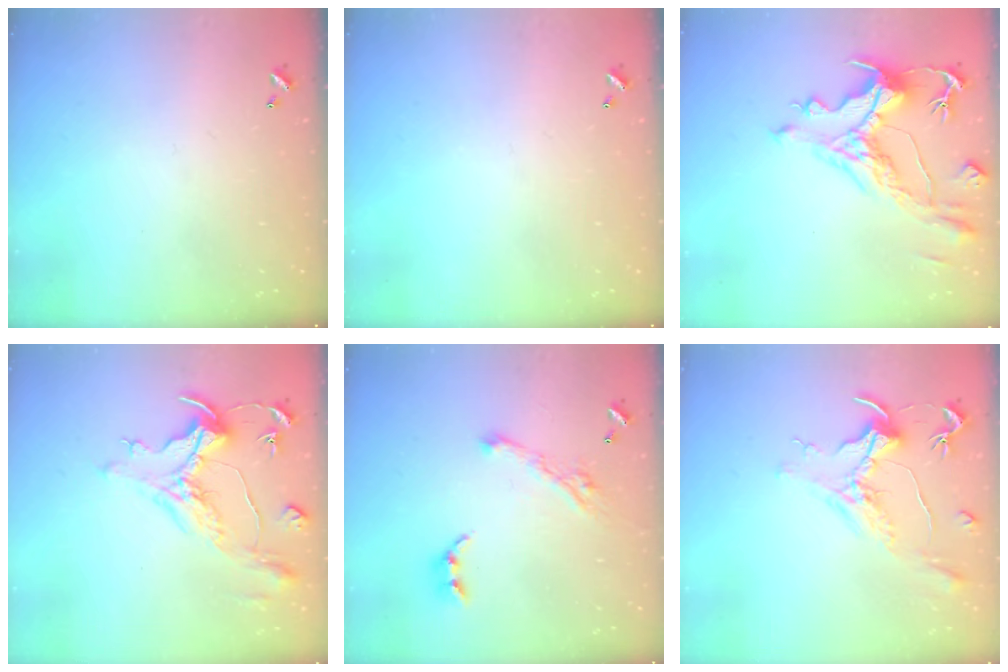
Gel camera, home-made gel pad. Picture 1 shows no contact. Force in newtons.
{"total": 0.0}
{"total": 4.6, "press": 4.2, "slide": 1.8}
{"total": 1.5, "press": 0.8, "slide": 1.2}
{"total": 7.8, "press": 7.7, "slide": 0.9}
{"total": 1.5, "press": 1.3, "slide": 0.8}